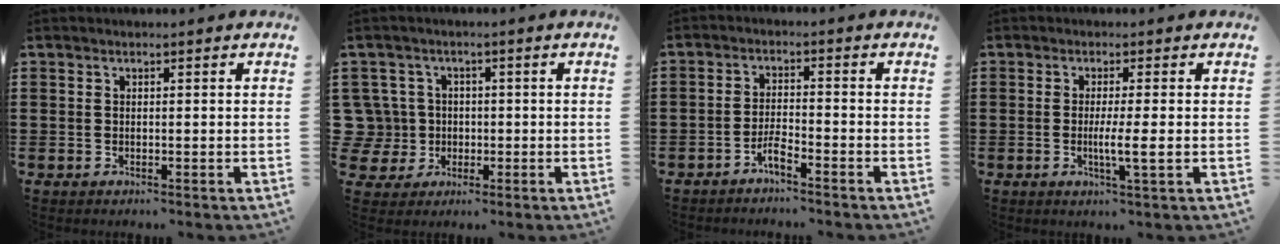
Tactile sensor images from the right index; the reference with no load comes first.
{"total": 5.7, "force": [-0.1, 5.5, 1.2], "torque": [-0.062, 0.012, -0.003]}
{"total": 2.8, "force": [-2.4, 0.3, 1.4], "torque": [-0.036, 0.004, -0.049]}
{"total": 3.7, "force": [-0.6, -0.1, 3.6], "torque": [-0.063, -0.009, -0.014]}